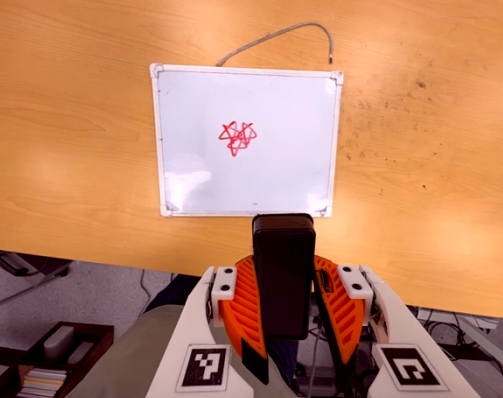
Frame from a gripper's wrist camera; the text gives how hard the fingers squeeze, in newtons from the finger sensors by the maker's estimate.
{"total": 8.8, "left": 7.8, "right": 9.7}